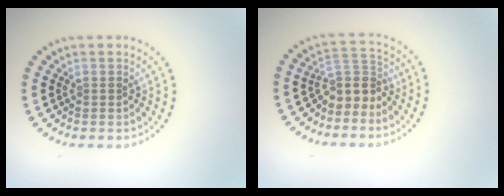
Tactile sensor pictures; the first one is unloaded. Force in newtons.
{"total": 3.0, "press": 2.2, "slide": 2.0}